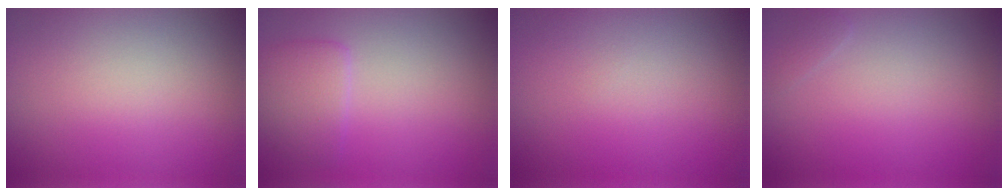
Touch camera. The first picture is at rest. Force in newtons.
{"total": 2.3, "press": 2.2, "slide": 0.3}
{"total": 0.0}
{"total": 0.5, "press": 0.5, "slide": 0.0}